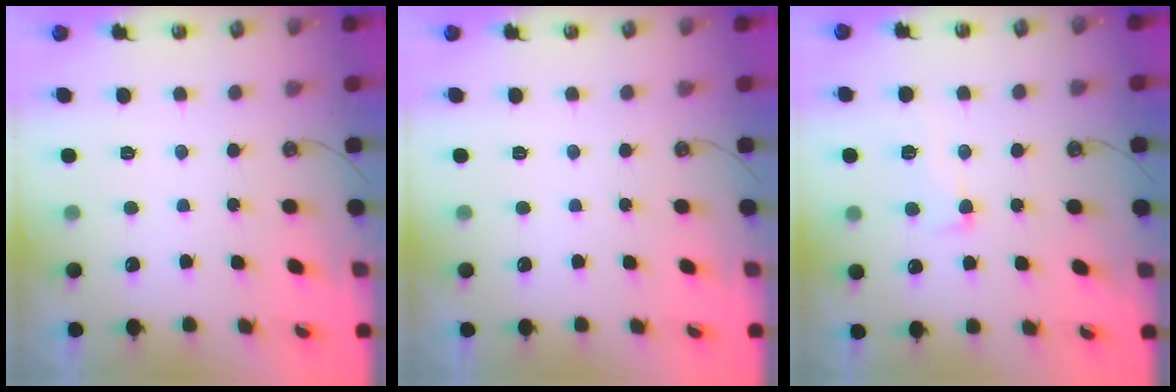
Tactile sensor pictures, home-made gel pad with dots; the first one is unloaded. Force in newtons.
{"total": 0.0}
{"total": 1.2, "press": 0.6, "slide": 1.0}